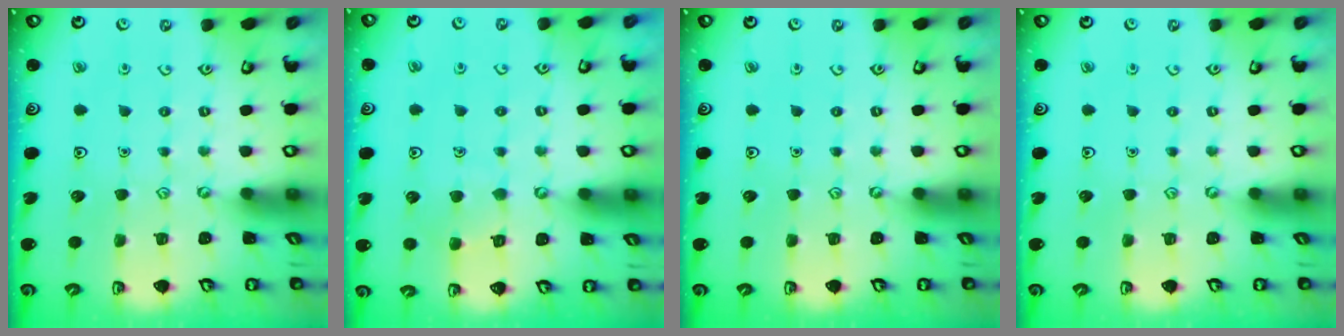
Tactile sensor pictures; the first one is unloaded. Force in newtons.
{"total": 5.5, "press": 5.5, "slide": 0.5}
{"total": 0.0}
{"total": 0.0}